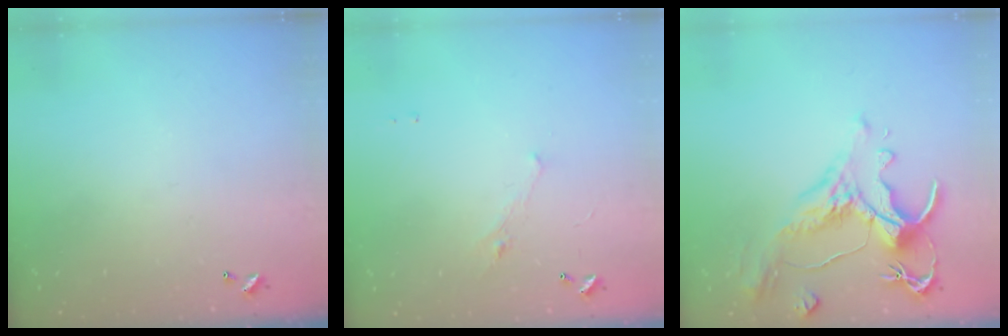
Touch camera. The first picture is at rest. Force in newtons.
{"total": 1.3, "press": 1.2, "slide": 0.6}
{"total": 1.6, "press": 0.0, "slide": 1.6}